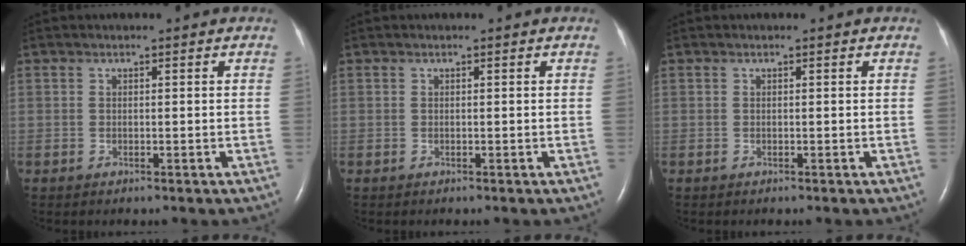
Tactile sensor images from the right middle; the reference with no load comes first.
{"total": 0.0}
{"total": 0.0}